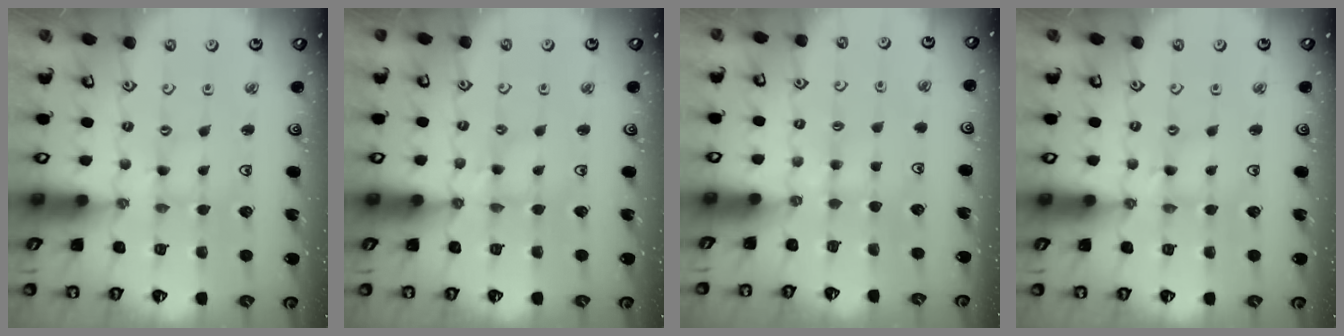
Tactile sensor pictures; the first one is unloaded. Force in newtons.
{"total": 2.6, "press": 2.6, "slide": 0.4}
{"total": 3.3, "press": 3.3, "slide": 0.5}
{"total": 1.8, "press": 1.8, "slide": 0.2}